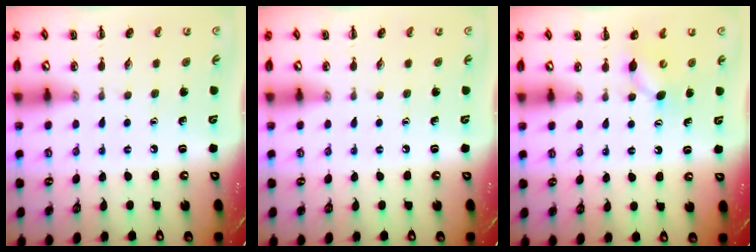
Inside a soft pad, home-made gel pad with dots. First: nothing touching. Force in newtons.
{"total": 0.0}
{"total": 4.8, "press": 4.7, "slide": 1.3}